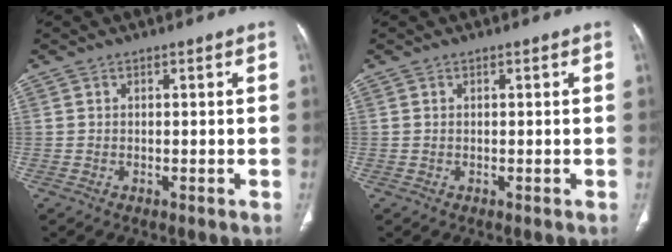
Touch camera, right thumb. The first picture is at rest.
{"total": 0.0}